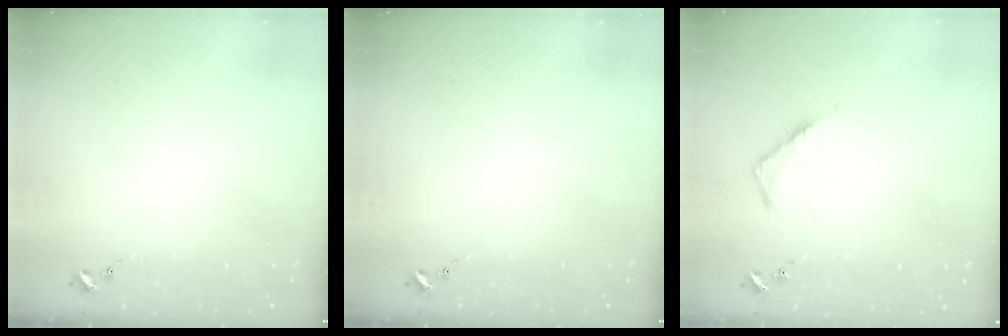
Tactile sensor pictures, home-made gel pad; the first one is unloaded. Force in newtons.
{"total": 0.0}
{"total": 4.1, "press": 4.0, "slide": 0.5}